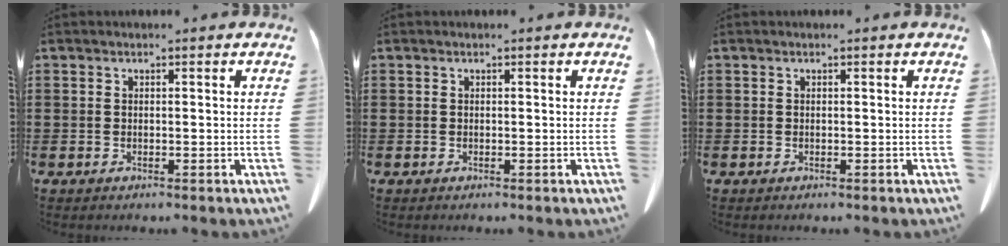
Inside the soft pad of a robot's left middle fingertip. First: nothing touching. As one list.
[{"total": 0.0}, {"total": 0.0}]